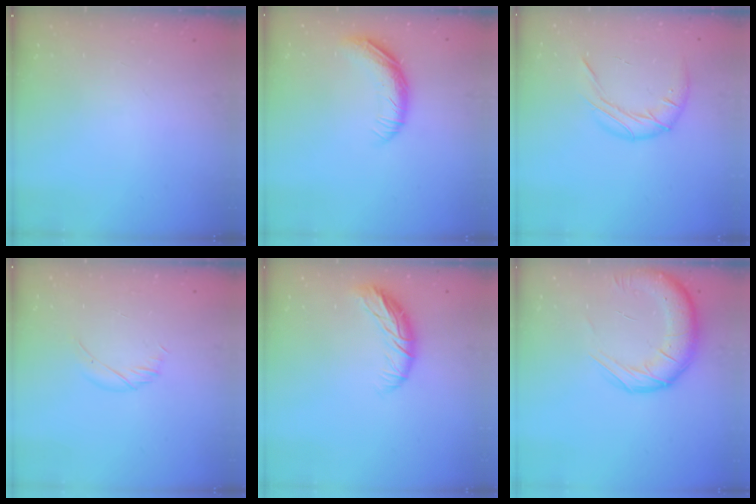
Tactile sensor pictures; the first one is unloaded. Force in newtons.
{"total": 11.1, "press": 10.9, "slide": 2.1}
{"total": 12.6, "press": 12.5, "slide": 1.5}
{"total": 4.3, "press": 4.2, "slide": 1.2}
{"total": 9.3, "press": 9.1, "slide": 2.1}
{"total": 15.8, "press": 15.3, "slide": 3.9}